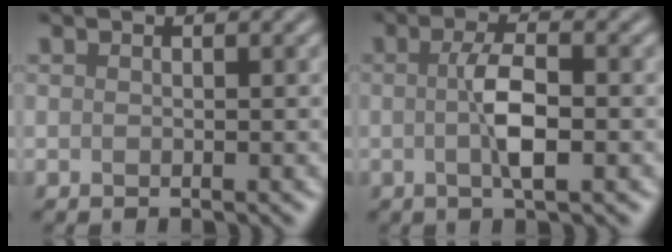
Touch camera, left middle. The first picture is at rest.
{"total": 3.7, "force": [-0.2, 0.9, 3.6], "torque": [-0.067, 0.001, -0.005]}